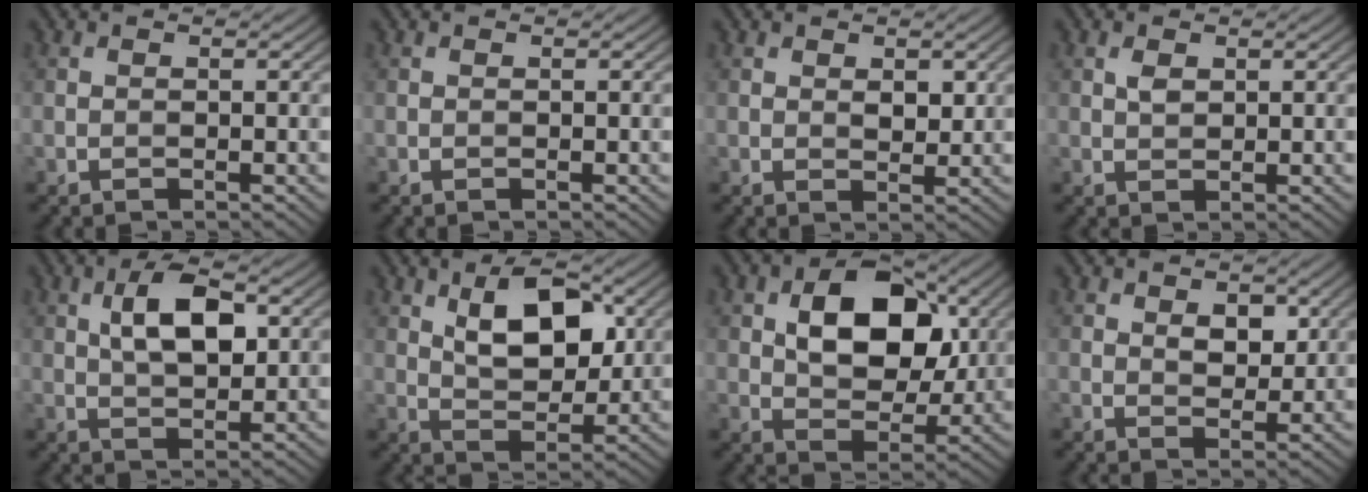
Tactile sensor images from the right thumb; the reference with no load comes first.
{"total": 0.0}
{"total": 2.4, "force": [0.9, 1.4, 1.8], "torque": [-0.025, -0.004, 0.016]}
{"total": 1.5, "force": [0.6, 0.9, 1.0], "torque": [-0.022, -0.001, 0.014]}
{"total": 7.1, "force": [1.9, 3.3, 6.0], "torque": [-0.113, 0.007, 0.033]}
{"total": 8.8, "force": [3.1, 4.7, 6.8], "torque": [-0.115, 0.003, 0.052]}
{"total": 11.1, "force": [2.7, 7.1, 8.1], "torque": [-0.133, 0.005, 0.041]}
{"total": 3.7, "force": [1.3, 2.3, 2.6], "torque": [-0.046, -0.004, 0.020]}